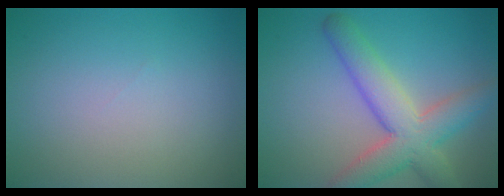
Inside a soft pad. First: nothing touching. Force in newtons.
{"total": 6.7, "press": 6.7, "slide": 0.4}